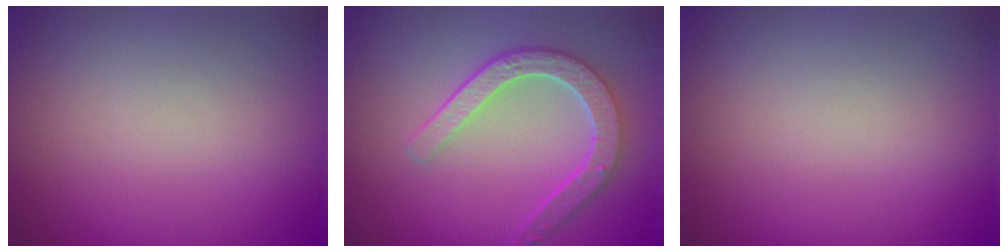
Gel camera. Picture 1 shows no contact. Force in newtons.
{"total": 4.9, "press": 3.9, "slide": 3.0}
{"total": 0.0}